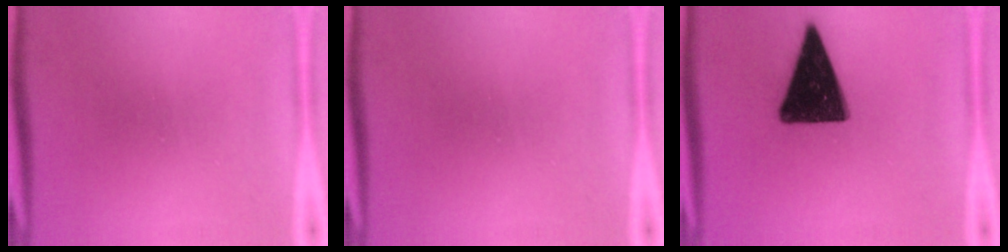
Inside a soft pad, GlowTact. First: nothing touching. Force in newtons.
{"total": 0.0}
{"total": 15.8}